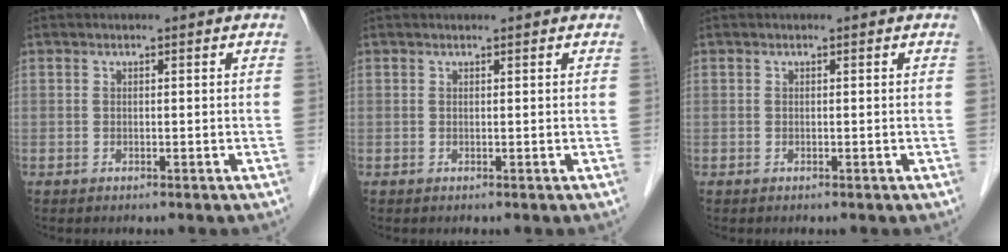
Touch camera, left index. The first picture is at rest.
{"total": 0.7, "force": [0.6, 0.0, 0.1], "torque": [-0.006, 0.002, 0.008]}
{"total": 0.0}